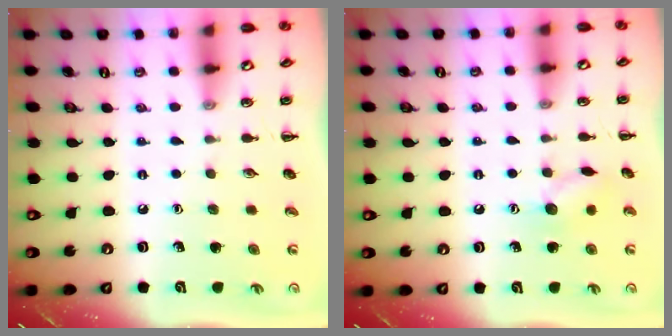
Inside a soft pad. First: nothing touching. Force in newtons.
{"total": 7.9, "press": 7.9, "slide": 1.0}